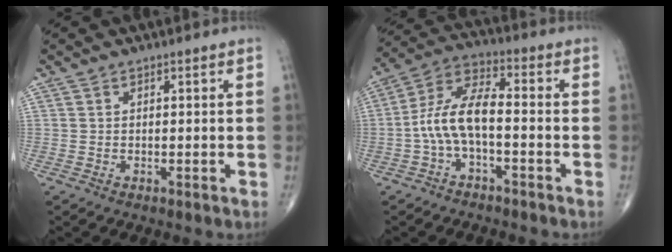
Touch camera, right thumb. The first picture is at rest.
{"total": 9.7, "force": [-2.2, 4.0, 8.5], "torque": [-0.172, 0.045, -0.050]}